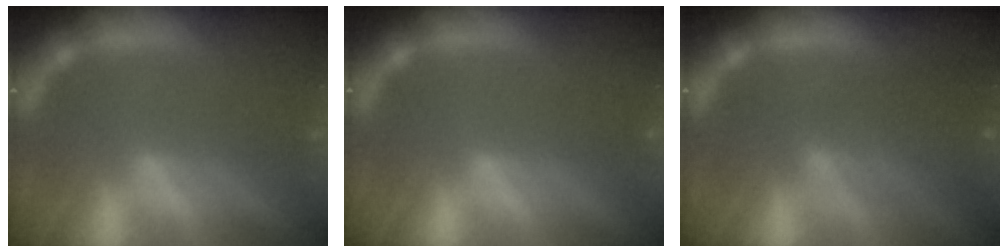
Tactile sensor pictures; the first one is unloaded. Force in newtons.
{"total": 0.0}
{"total": 4.6}